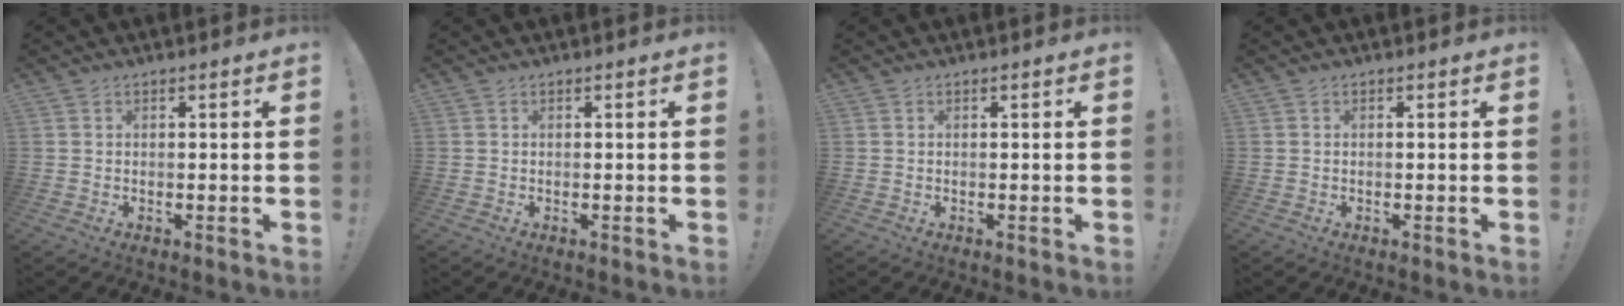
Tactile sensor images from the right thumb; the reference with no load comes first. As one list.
[{"total": 0.0}, {"total": 0.0}, {"total": 0.0}]